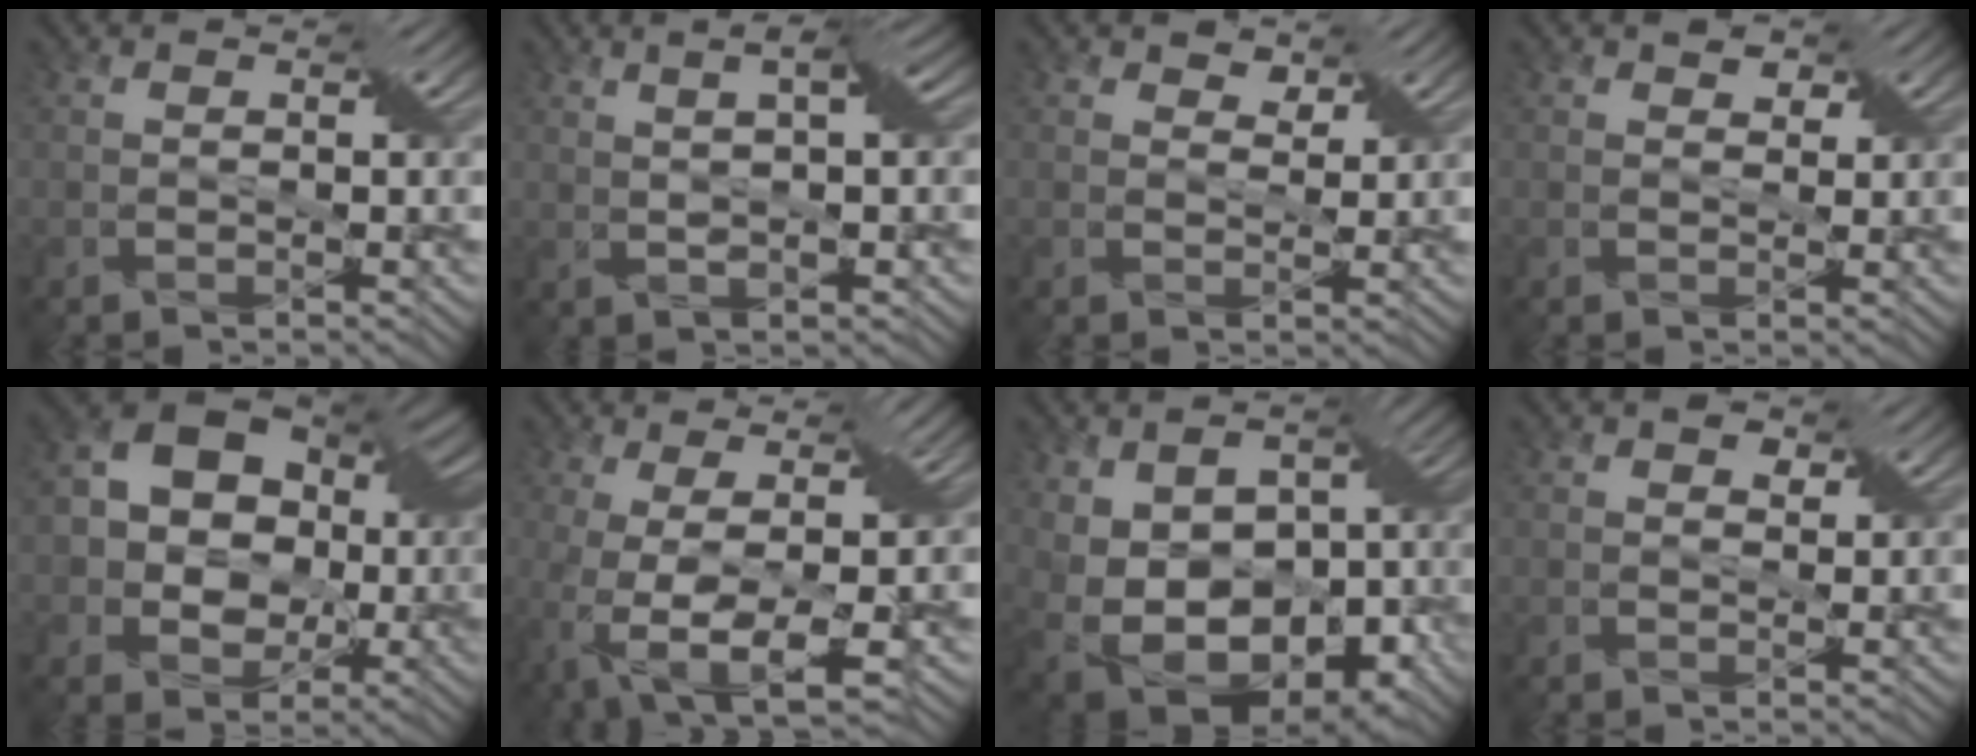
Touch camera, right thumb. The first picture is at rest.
{"total": 4.6, "force": [1.3, 0.8, 4.3], "torque": [-0.070, 0.008, 0.021]}
{"total": 2.0, "force": [1.5, 1.0, 0.8], "torque": [-0.020, -0.001, 0.025]}
{"total": 1.8, "force": [1.2, 1.1, 0.8], "torque": [-0.015, -0.001, 0.019]}
{"total": 13.0, "force": [0.5, 10.2, 8.0], "torque": [-0.134, 0.020, -0.002]}
{"total": 10.0, "force": [-2.6, 3.1, 9.2], "torque": [-0.180, -0.011, -0.039]}
{"total": 18.0, "force": [-2.7, 11.9, 13.1], "torque": [-0.212, -0.043, 0.002]}
{"total": 1.7, "force": [1.0, 1.1, 0.9], "torque": [-0.012, -0.001, 0.016]}